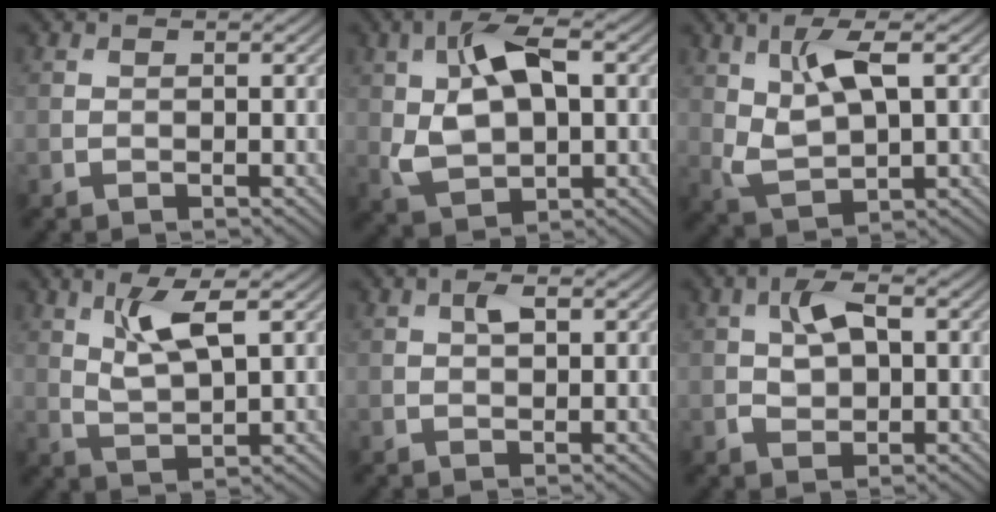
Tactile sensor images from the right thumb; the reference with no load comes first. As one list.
[{"total": 9.6, "force": [1.7, 5.4, 7.8], "torque": [-0.168, 0.002, 0.029]}, {"total": 7.2, "force": [2.5, 3.1, 6.0], "torque": [-0.128, -0.001, 0.051]}, {"total": 5.9, "force": [2.6, 1.7, 5.1], "torque": [-0.110, -0.005, 0.051]}, {"total": 1.8, "force": [0.6, 0.9, 1.5], "torque": [-0.028, 0.001, 0.010]}, {"total": 4.5, "force": [0.7, 2.7, 3.6], "torque": [-0.073, 0.003, 0.011]}]